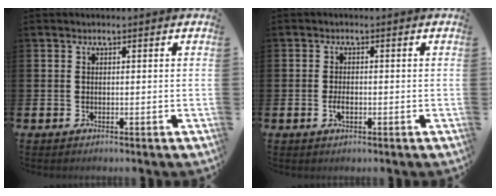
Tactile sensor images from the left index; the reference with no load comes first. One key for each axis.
{"total": 1.8, "fx": -0.5, "fy": 0.9, "fz": 1.5, "tx": -0.034, "ty": 0.003, "tz": -0.009}